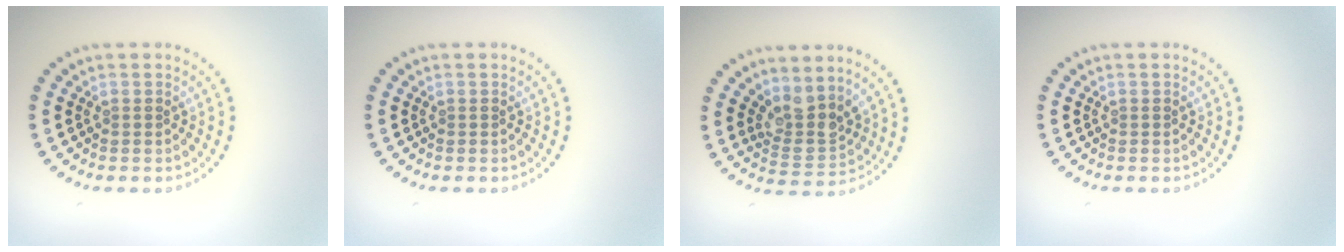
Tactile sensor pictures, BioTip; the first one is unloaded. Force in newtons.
{"total": 0.0}
{"total": 3.3, "press": 2.4, "slide": 2.2}
{"total": 0.0}